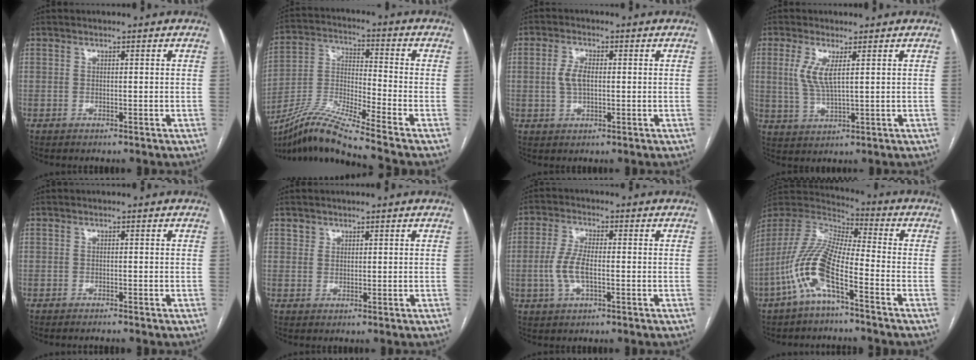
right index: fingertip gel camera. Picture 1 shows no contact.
{"total": 13.0, "force": [-10.9, -1.9, 6.8], "torque": [-0.140, -0.011, -0.206]}
{"total": 3.8, "force": [0.1, 1.9, 3.4], "torque": [-0.074, 0.005, 0.003]}
{"total": 5.1, "force": [1.6, 1.0, 4.8], "torque": [-0.112, -0.001, 0.038]}
{"total": 1.2, "force": [-1.2, -0.2, 0.3], "torque": [-0.004, -0.002, -0.016]}
{"total": 1.2, "force": [0.8, 0.9, -0.1], "torque": [0.014, 0.001, 0.008]}
{"total": 5.5, "force": [-0.8, 1.8, 5.1], "torque": [-0.120, 0.002, -0.018]}
{"total": 12.1, "force": [-5.4, 2.2, 10.6], "torque": [-0.245, 0.002, -0.114]}